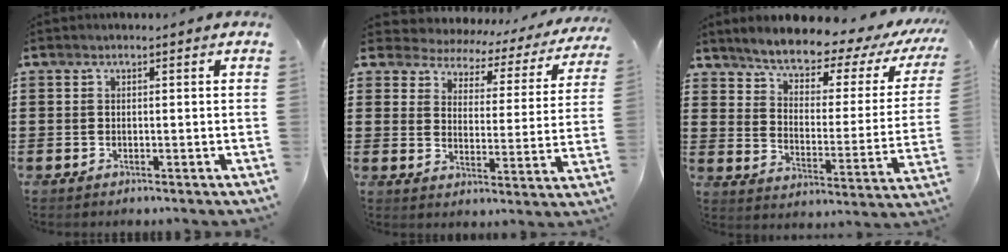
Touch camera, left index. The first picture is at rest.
{"total": 3.2, "force": [3.0, 1.2, 0.1], "torque": [-0.028, -0.026, 0.042]}
{"total": 5.2, "force": [4.9, 0.9, 1.8], "torque": [-0.057, -0.047, 0.075]}